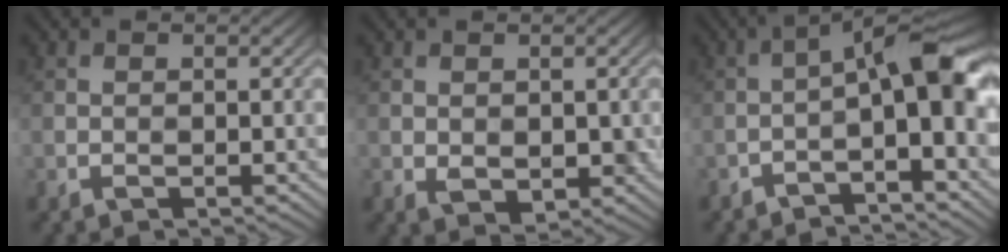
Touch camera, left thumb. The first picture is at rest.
{"total": 3.0, "force": [0.0, 2.0, 2.2], "torque": [-0.033, -0.006, 0.012]}
{"total": 9.6, "force": [-2.7, 1.7, 9.0], "torque": [-0.119, 0.013, -0.036]}